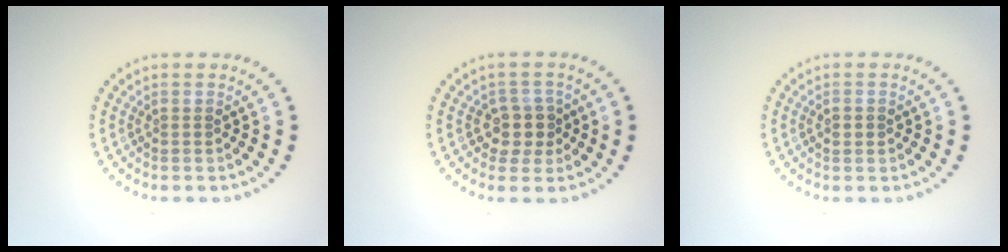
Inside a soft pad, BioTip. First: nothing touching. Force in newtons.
{"total": 2.5, "press": 2.2, "slide": 1.2}
{"total": 1.3, "press": 1.3, "slide": 0.2}